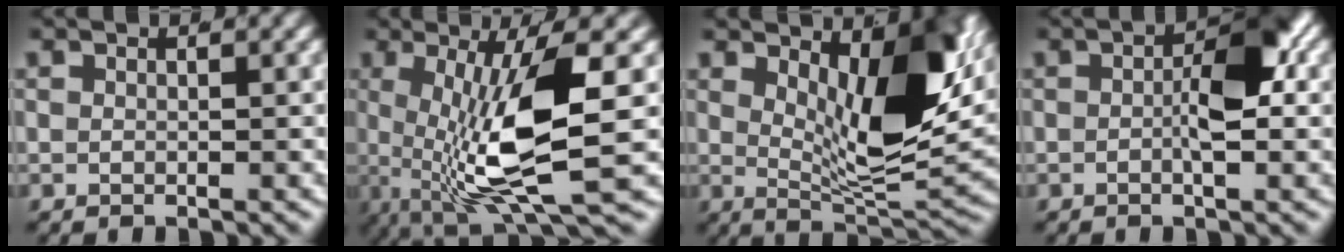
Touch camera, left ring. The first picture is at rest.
{"total": 10.8, "force": [-0.1, 3.3, 10.2], "torque": [-0.191, -0.032, 0.017]}
{"total": 9.8, "force": [3.4, 2.8, 8.7], "torque": [-0.121, -0.018, 0.060]}
{"total": 5.3, "force": [-0.1, 2.0, 4.9], "torque": [-0.066, 0.001, -0.008]}